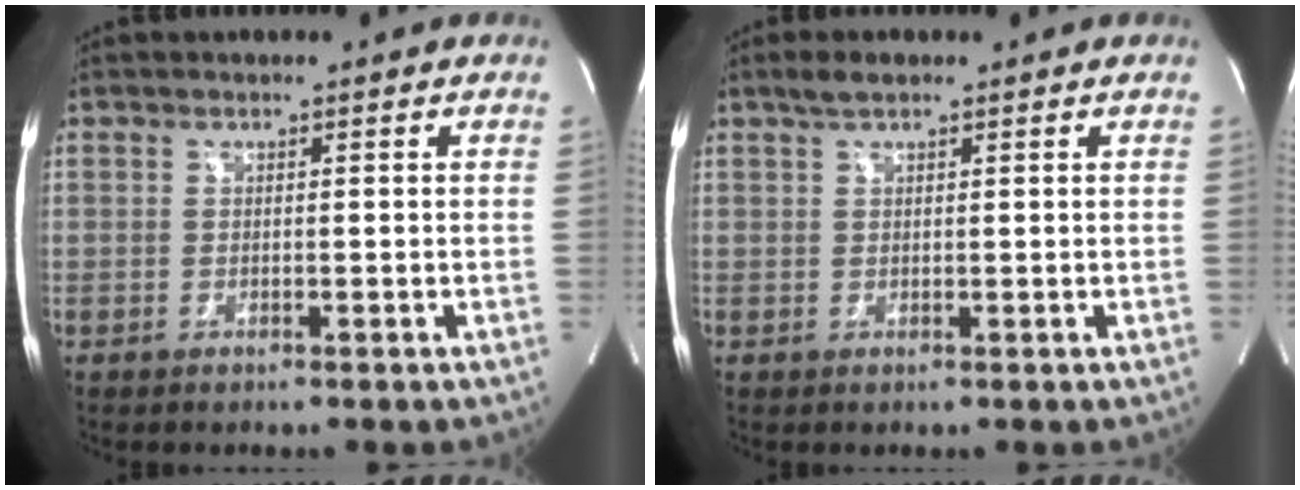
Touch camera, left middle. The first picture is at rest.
{"total": 2.0, "force": [1.5, 0.6, 1.2], "torque": [-0.029, 0.012, 0.029]}